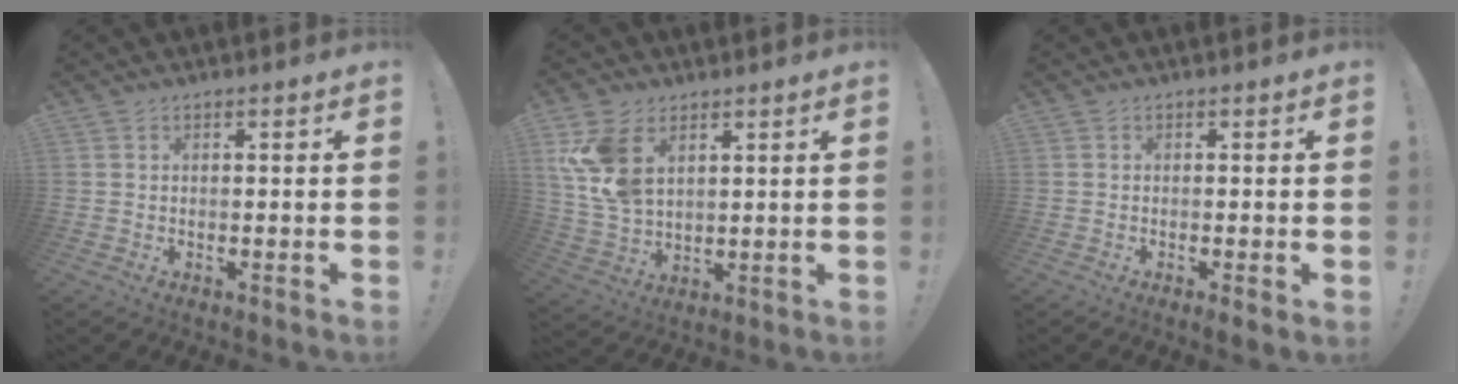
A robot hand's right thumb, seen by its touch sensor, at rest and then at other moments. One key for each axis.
{"total": 12.7, "fx": 5.1, "fy": 8.2, "fz": 8.3, "tx": -0.166, "ty": -0.019, "tz": 0.099}
{"total": 1.4, "fx": -0.2, "fy": 0.0, "fz": 1.4, "tx": -0.025, "ty": 0.002, "tz": -0.001}